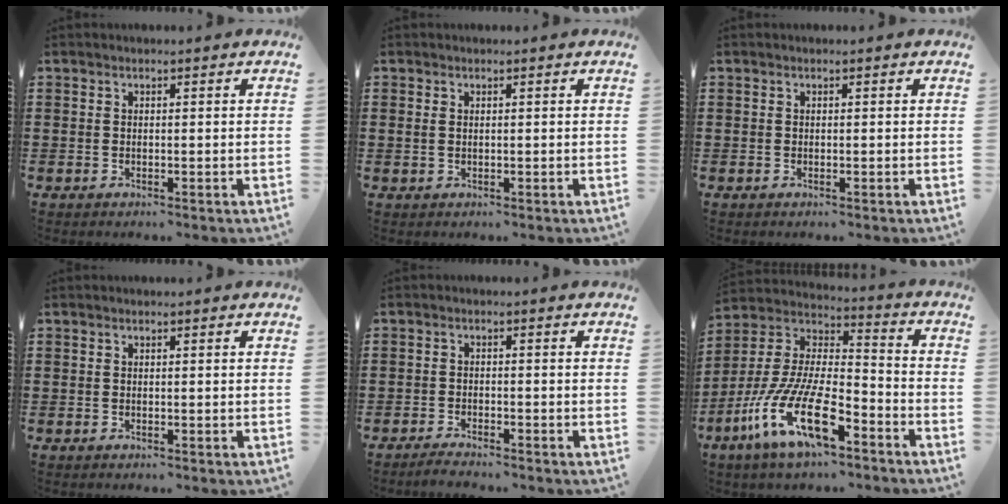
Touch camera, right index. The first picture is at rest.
{"total": 0.9, "force": [0.3, 0.5, 0.6], "torque": [-0.014, 0.005, 0.004]}
{"total": 0.0}
{"total": 0.0}
{"total": 1.7, "force": [-1.7, 0.1, 0.0], "torque": [-0.004, 0.005, -0.034]}
{"total": 15.1, "force": [-8.8, 4.6, 11.4], "torque": [-0.247, 0.007, -0.165]}